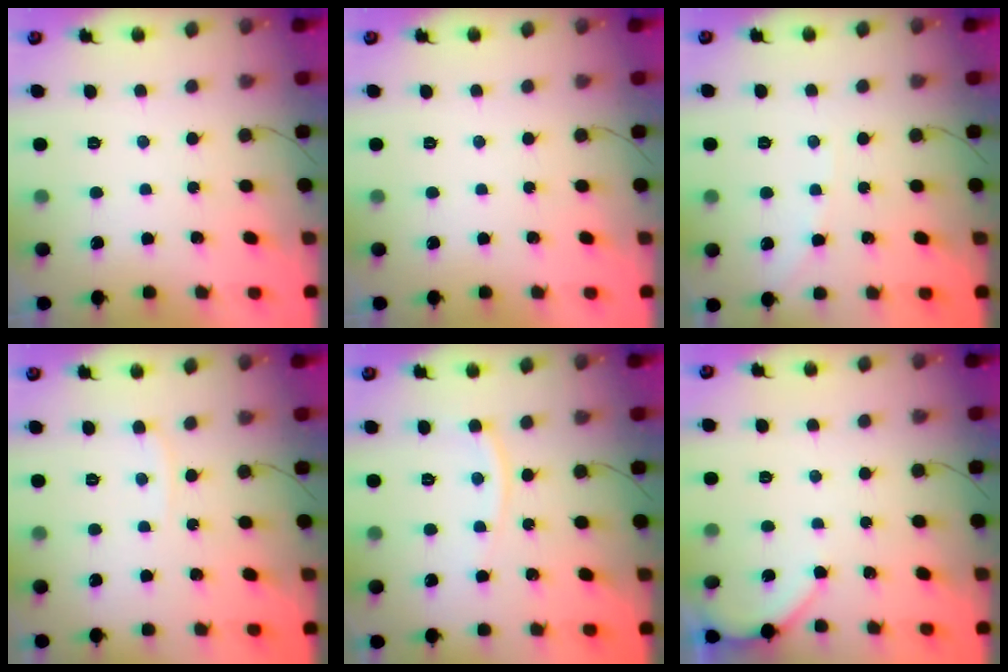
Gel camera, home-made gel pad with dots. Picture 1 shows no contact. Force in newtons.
{"total": 0.0}
{"total": 2.5, "press": 2.4, "slide": 0.5}
{"total": 3.8, "press": 3.7, "slide": 0.6}
{"total": 5.4, "press": 5.3, "slide": 0.7}
{"total": 3.1, "press": 3.1, "slide": 0.2}